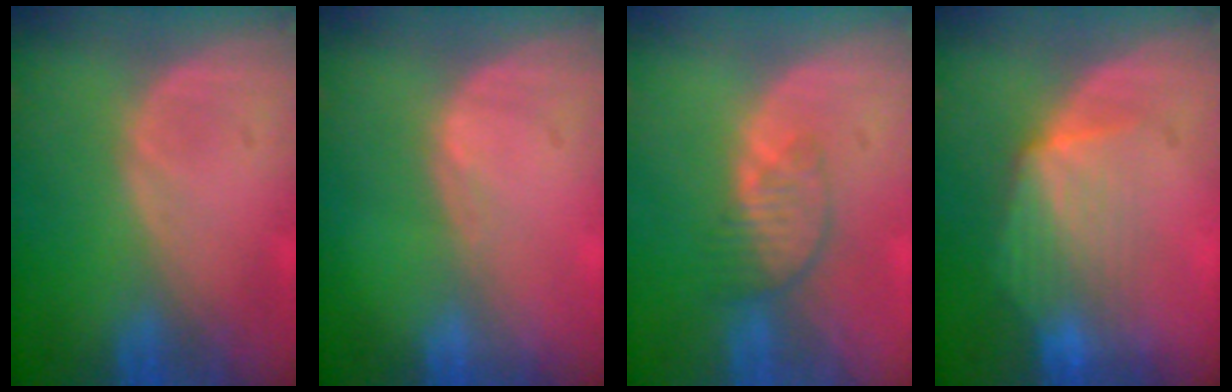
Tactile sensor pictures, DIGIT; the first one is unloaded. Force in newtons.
{"total": 0.6, "press": 0.5, "slide": 0.4}
{"total": 3.9, "press": 3.4, "slide": 1.8}
{"total": 6.9, "press": 6.4, "slide": 2.7}